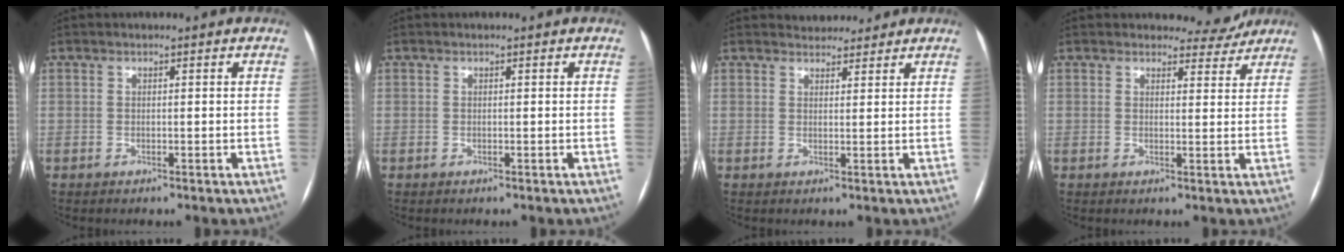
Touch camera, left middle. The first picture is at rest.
{"total": 0.0}
{"total": 4.0, "force": [3.7, 1.3, 0.4], "torque": [-0.004, 0.012, 0.051]}
{"total": 3.6, "force": [3.5, 1.1, -0.3], "torque": [0.004, -0.011, 0.035]}